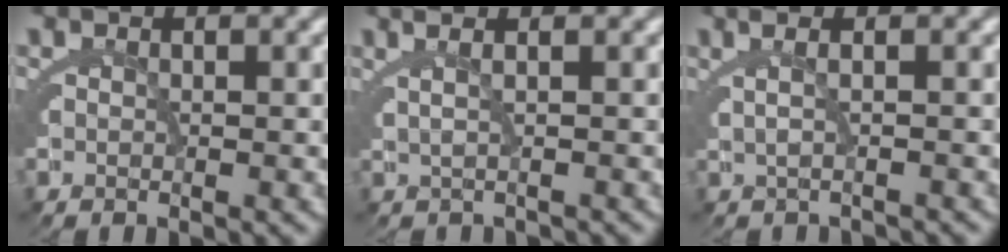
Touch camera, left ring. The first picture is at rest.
{"total": 2.6, "force": [0.9, 0.7, 2.3], "torque": [-0.030, 0.019, 0.014]}
{"total": 2.2, "force": [0.1, 0.4, 2.2], "torque": [-0.031, 0.017, 0.000]}